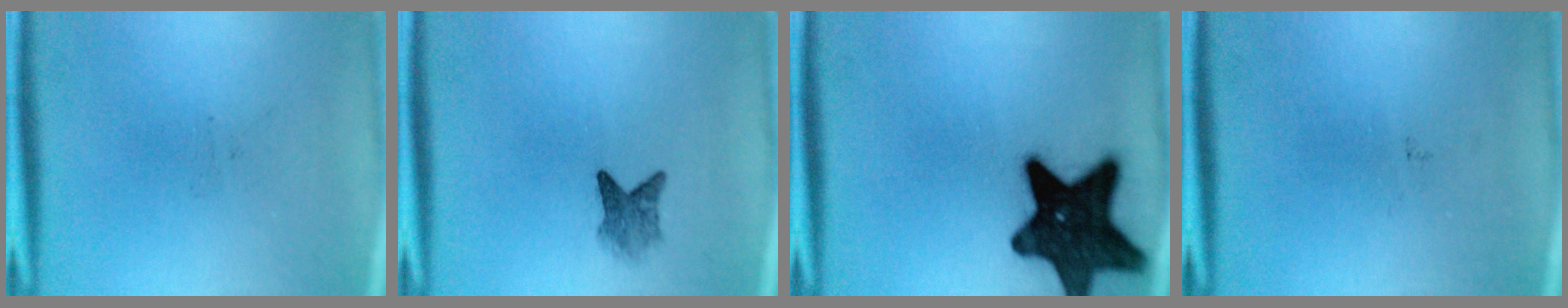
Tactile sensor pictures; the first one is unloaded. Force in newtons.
{"total": 2.8}
{"total": 17.4}
{"total": 0.0}